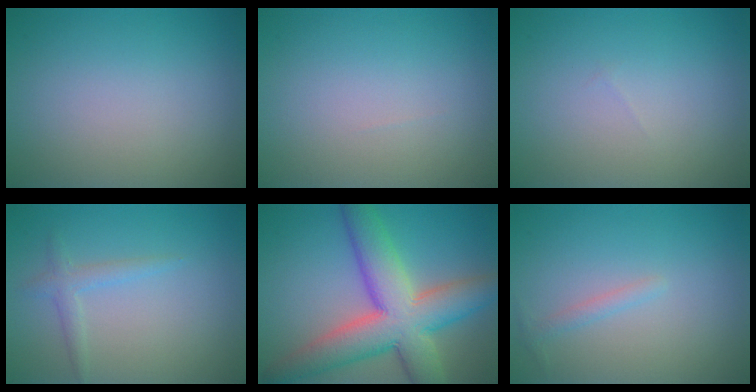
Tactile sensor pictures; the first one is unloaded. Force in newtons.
{"total": 0.0}
{"total": 0.0}
{"total": 0.9, "press": 0.9, "slide": 0.1}
{"total": 10.4, "press": 10.4, "slide": 0.6}
{"total": 0.9, "press": 0.9, "slide": 0.0}